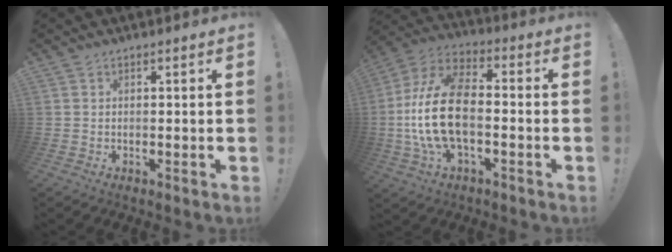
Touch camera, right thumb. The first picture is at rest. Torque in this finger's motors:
{"motor_torque": [0.22, 1.01, 2.23, -0.54, 0.37]}